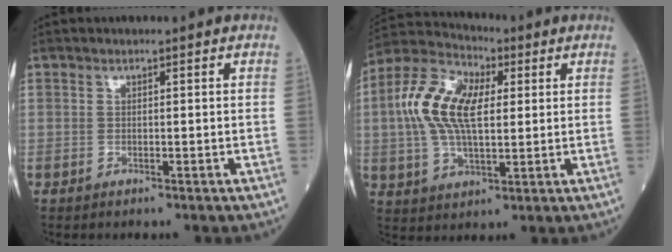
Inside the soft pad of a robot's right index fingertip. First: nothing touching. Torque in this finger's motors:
{"motor_torque": [1.24, 0.18, 0.77, 0.21]}